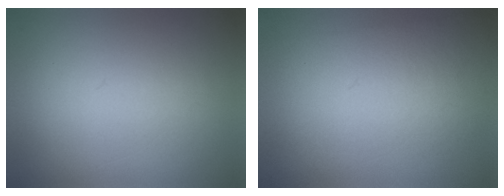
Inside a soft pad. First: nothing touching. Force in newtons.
{"total": 3.8}